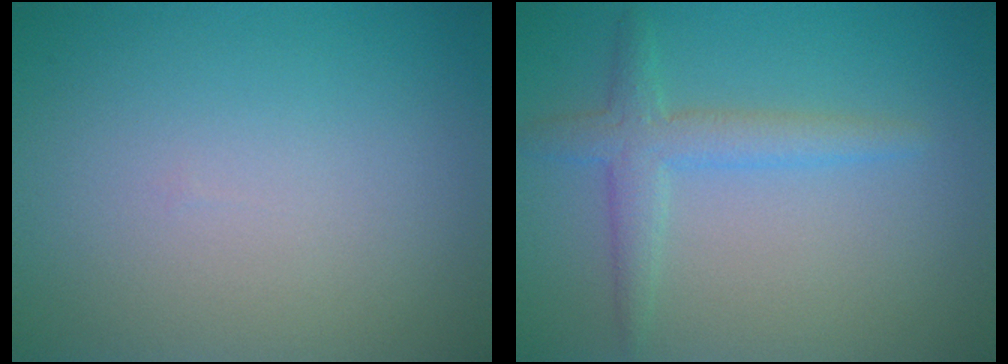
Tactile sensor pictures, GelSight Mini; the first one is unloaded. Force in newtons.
{"total": 2.8, "press": 2.8, "slide": 0.1}